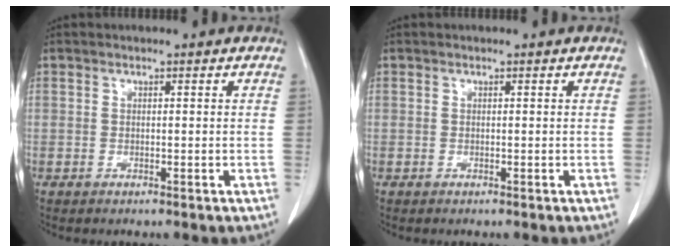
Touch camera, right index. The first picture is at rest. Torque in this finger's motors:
{"motor_torque": [0.00, 0.00, 0.00, 0.00]}